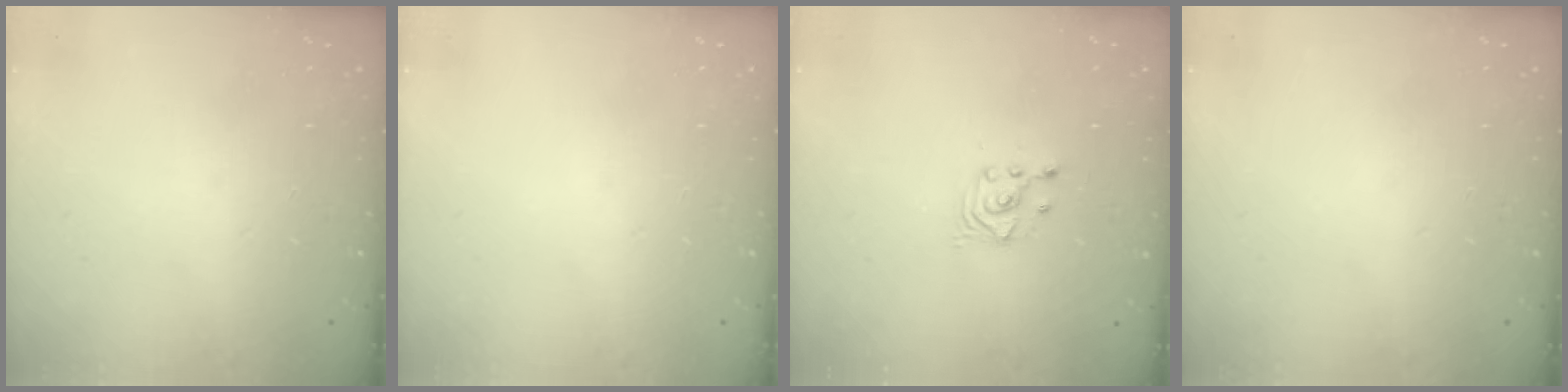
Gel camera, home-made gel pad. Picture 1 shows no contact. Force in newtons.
{"total": 0.0}
{"total": 2.7, "press": 2.7, "slide": 0.2}
{"total": 0.0}